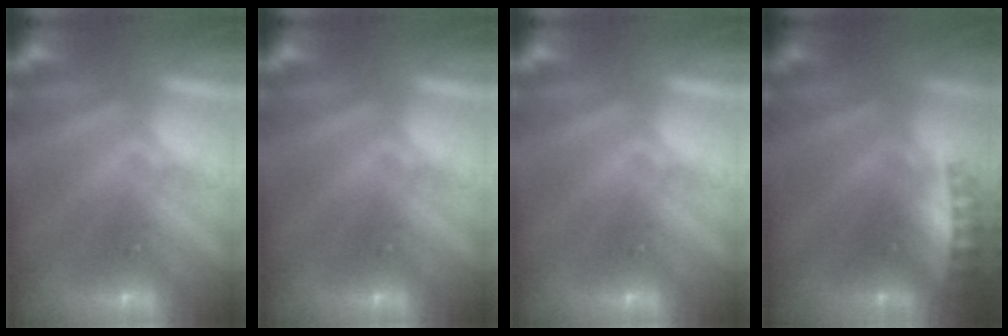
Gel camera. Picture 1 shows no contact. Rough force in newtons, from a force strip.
{"total": 0.0}
{"total": 0.0}
{"total": 2.6}